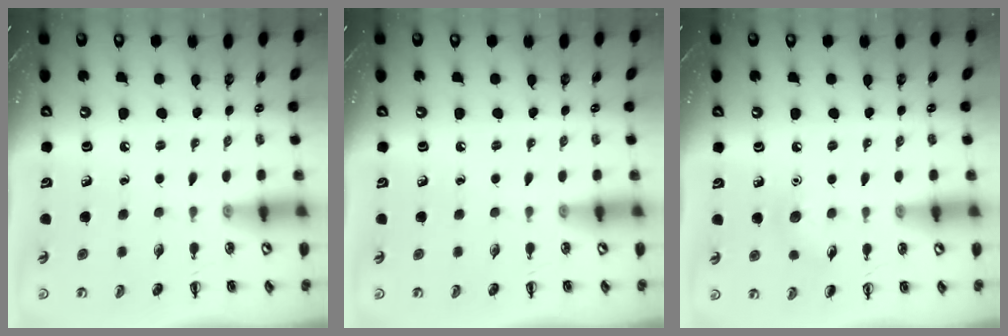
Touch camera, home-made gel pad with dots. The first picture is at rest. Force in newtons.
{"total": 0.0}
{"total": 5.6, "press": 5.4, "slide": 1.5}